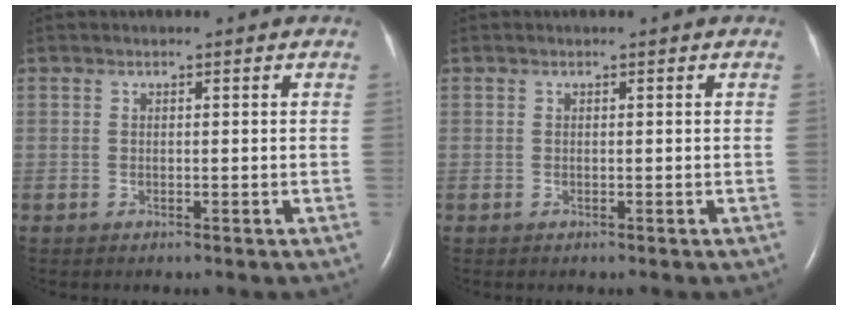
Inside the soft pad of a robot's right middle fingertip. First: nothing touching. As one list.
[{"total": 0.0}]